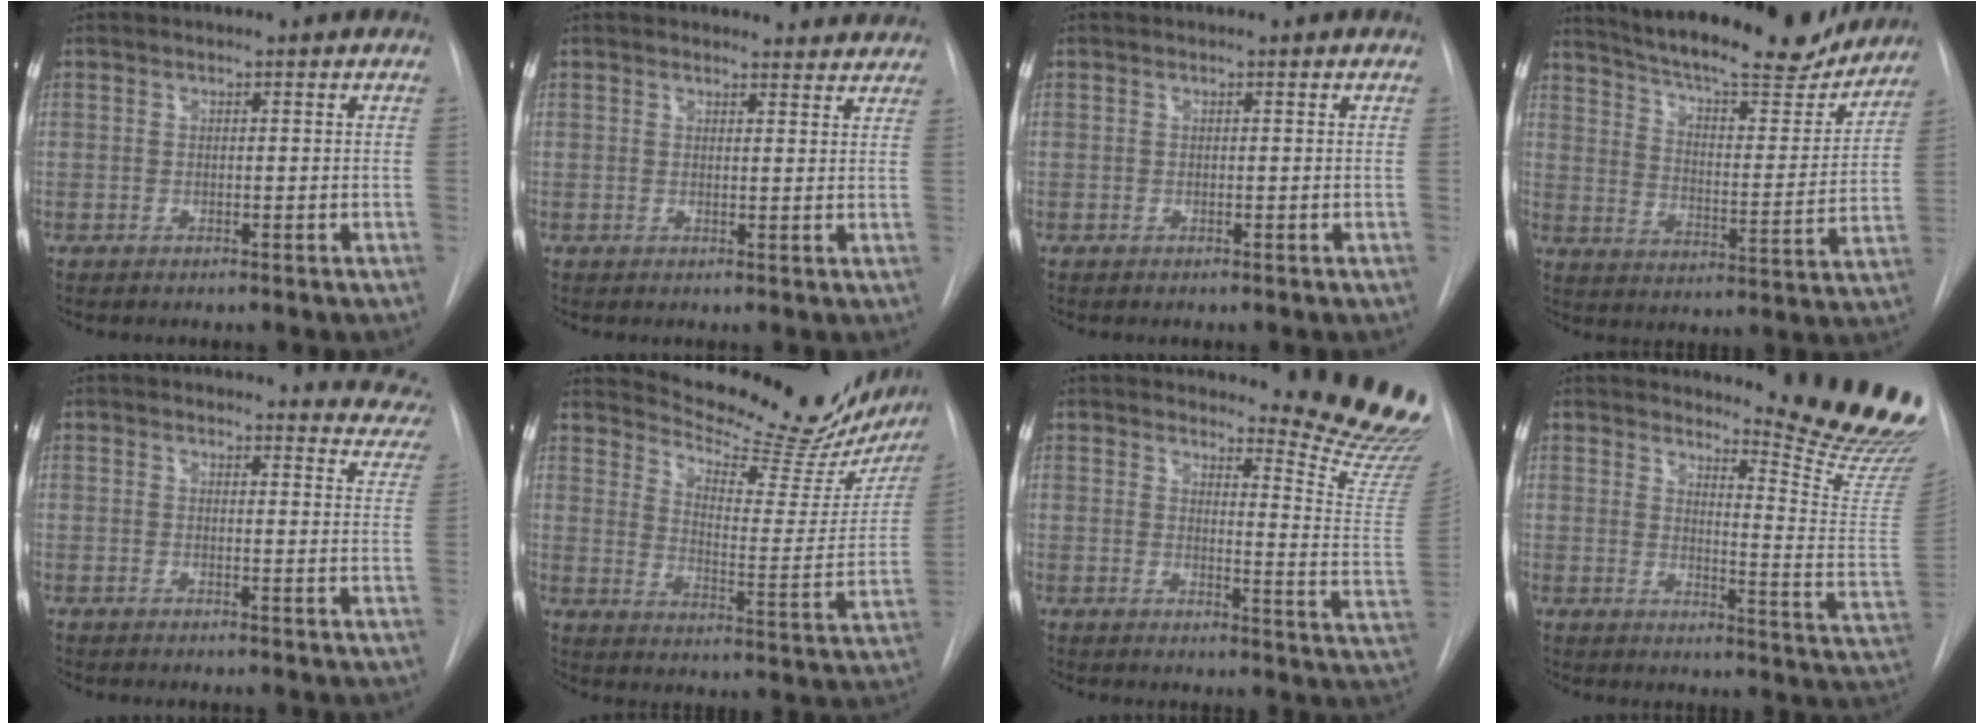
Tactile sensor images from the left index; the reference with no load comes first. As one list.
[{"total": 5.8, "force": [5.6, 1.8, 0.1], "torque": [0.025, -0.009, 0.035]}, {"total": 0.0}, {"total": 21.5, "force": [19.1, 4.0, 8.9], "torque": [-0.143, -0.031, 0.264]}, {"total": 8.4, "force": [8.2, 1.8, 0.3], "torque": [0.036, -0.062, 0.049]}, {"total": 23.0, "force": [20.9, 3.9, 8.6], "torque": [-0.128, -0.091, 0.264]}, {"total": 13.7, "force": [13.5, -1.0, 2.6], "torque": [-0.024, -0.160, 0.135]}, {"total": 17.4, "force": [16.5, -0.6, 5.5], "torque": [-0.077, -0.173, 0.184]}]